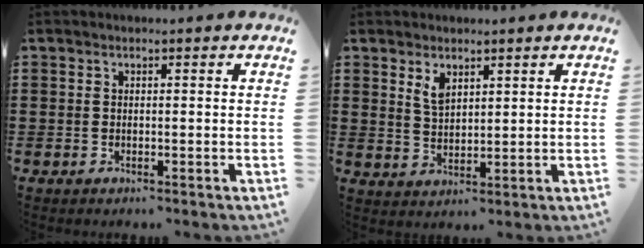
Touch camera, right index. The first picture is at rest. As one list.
[{"total": 3.2, "force": [2.0, 1.6, 1.8], "torque": [-0.042, 0.004, 0.038]}]